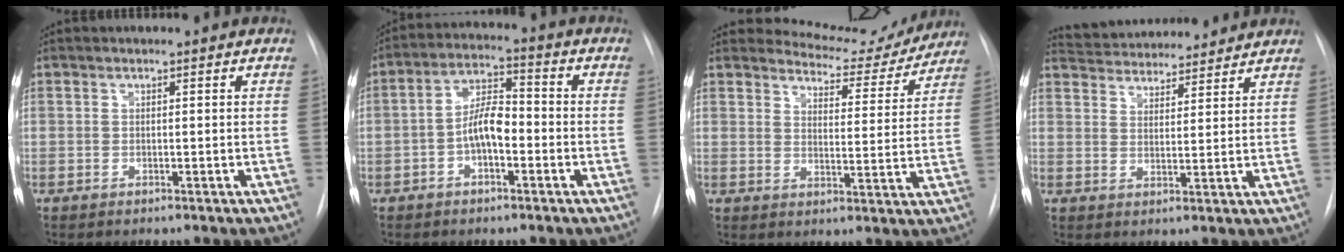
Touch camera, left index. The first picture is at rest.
{"total": 6.8, "force": [-1.9, 2.7, 6.0], "torque": [-0.117, 0.021, -0.036]}
{"total": 10.2, "force": [10.0, 2.4, 0.2], "torque": [0.006, -0.022, 0.119]}
{"total": 14.0, "force": [13.2, 3.0, 3.5], "torque": [-0.052, 0.027, 0.193]}